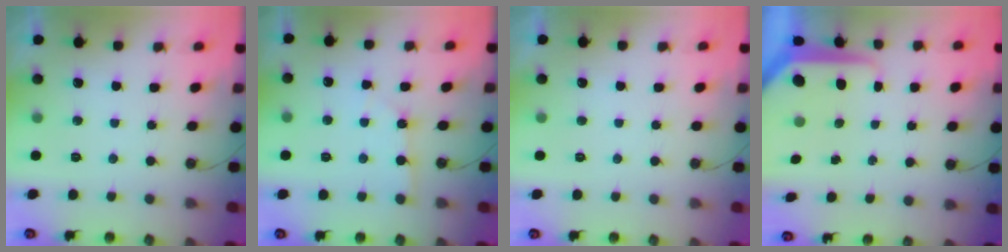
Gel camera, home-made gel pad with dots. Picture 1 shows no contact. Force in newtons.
{"total": 2.2, "press": 2.2, "slide": 0.3}
{"total": 0.0}
{"total": 9.8, "press": 9.8, "slide": 0.7}